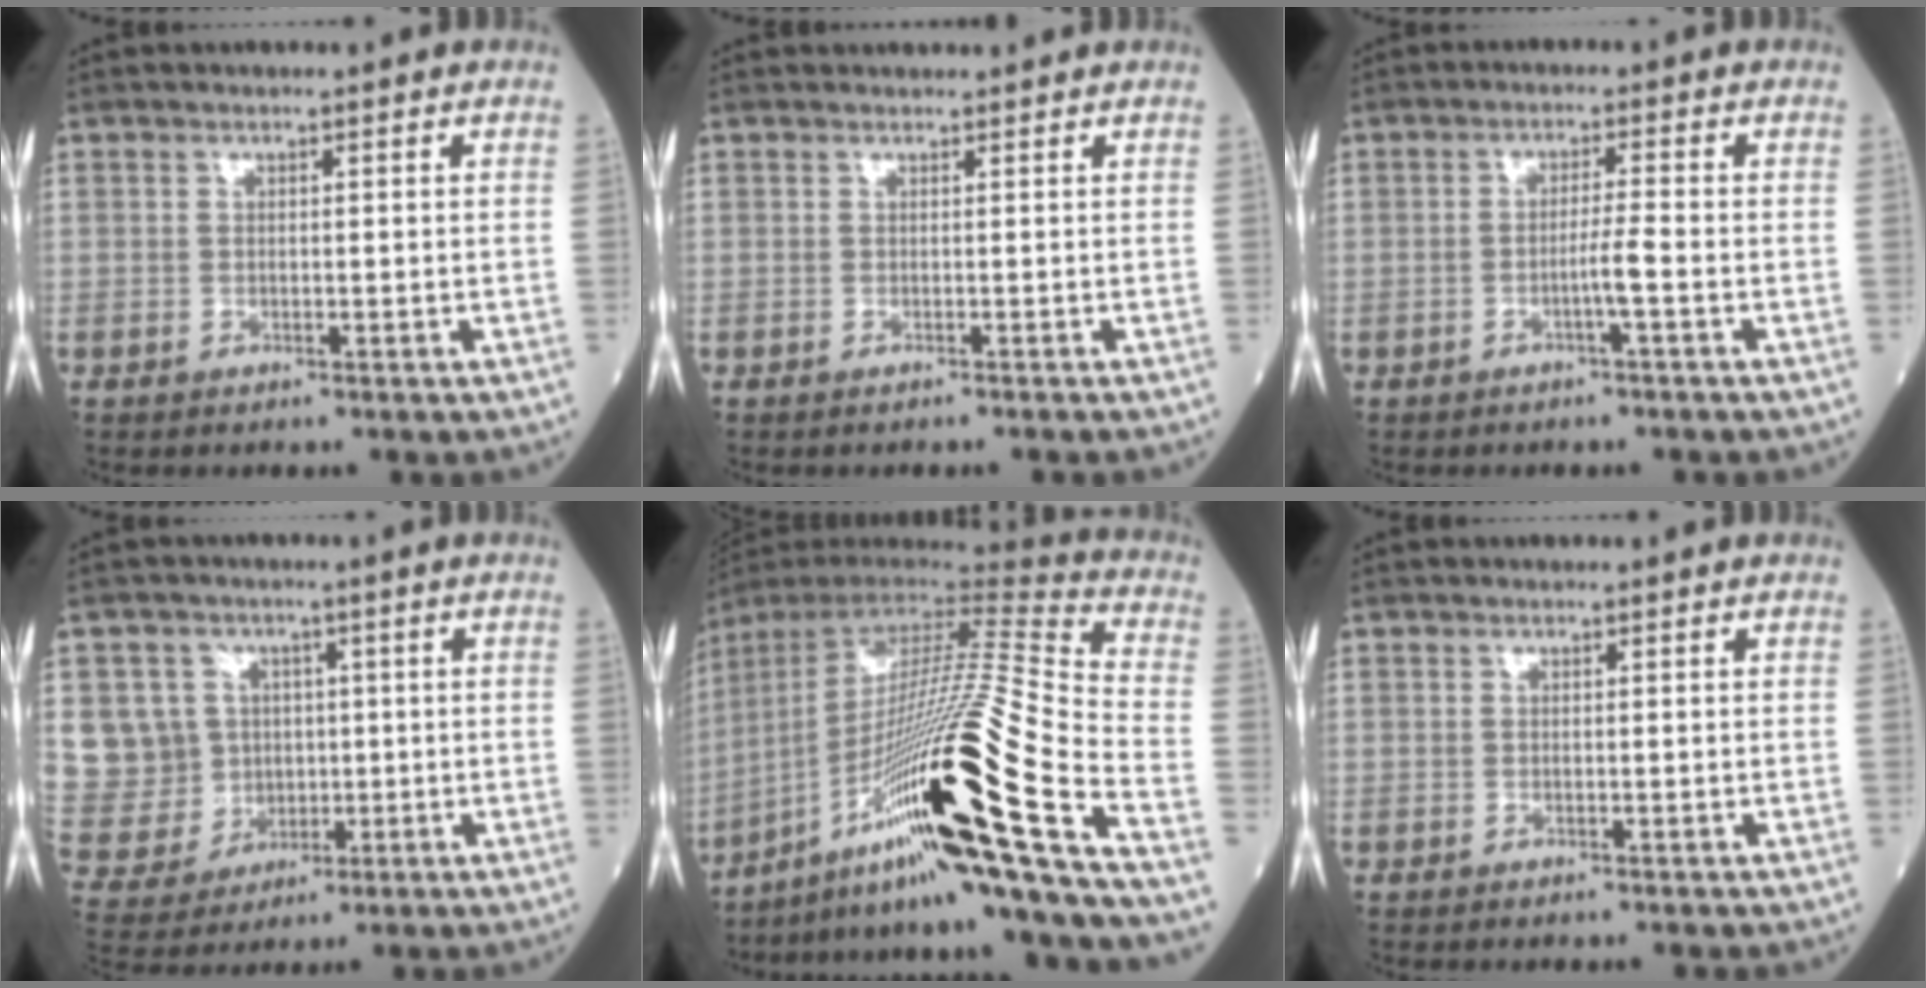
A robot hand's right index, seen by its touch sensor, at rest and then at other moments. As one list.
[{"total": 1.4, "force": [0.9, 0.3, 0.9], "torque": [-0.029, 0.019, 0.007]}, {"total": 2.9, "force": [-1.2, -0.6, 2.6], "torque": [-0.045, -0.002, -0.023]}, {"total": 9.7, "force": [1.6, 9.4, 2.2], "torque": [-0.067, 0.025, 0.045]}, {"total": 28.1, "force": [-13.6, -1.6, 24.5], "torque": [-0.401, -0.032, -0.240]}, {"total": 0.0}]